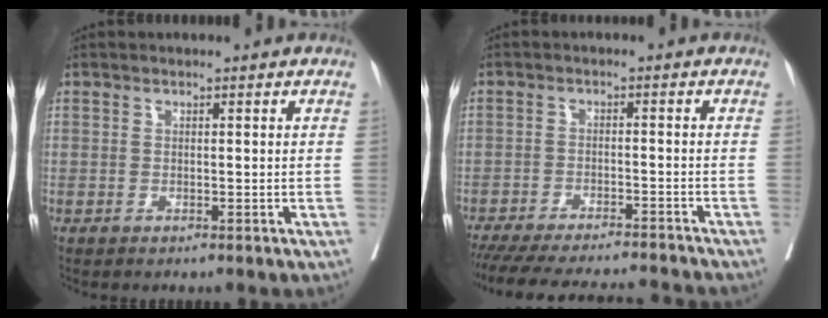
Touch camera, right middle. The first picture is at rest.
{"total": 17.0, "force": [-15.9, 1.4, 5.9], "torque": [-0.117, -0.019, -0.224]}